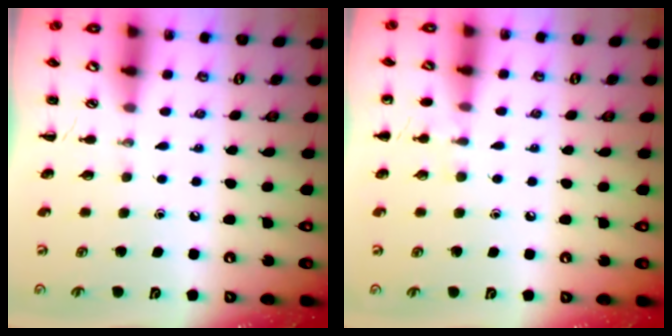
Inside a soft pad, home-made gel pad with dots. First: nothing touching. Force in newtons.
{"total": 5.9, "press": 5.7, "slide": 1.7}